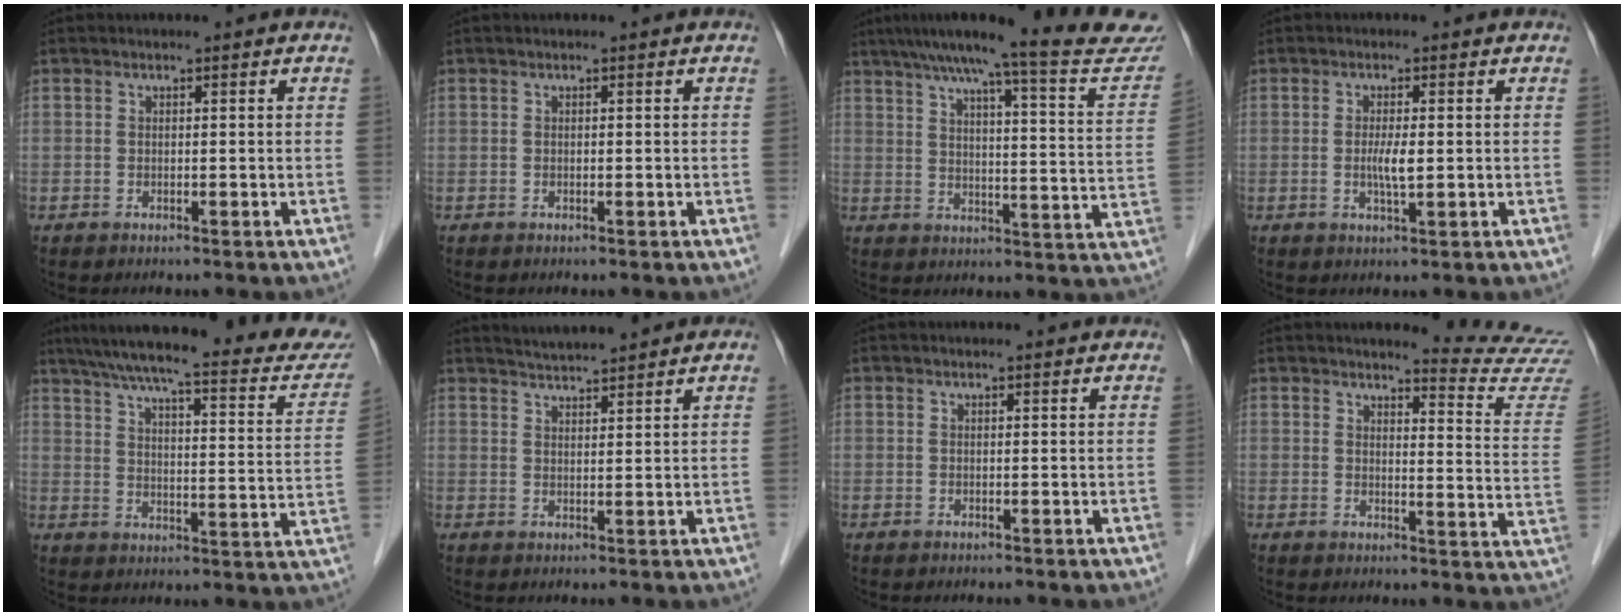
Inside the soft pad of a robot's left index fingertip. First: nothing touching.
{"total": 0.0}
{"total": 21.3, "force": [19.1, 0.4, 9.5], "torque": [-0.132, -0.039, 0.235]}
{"total": 2.8, "force": [-0.1, 0.3, 2.8], "torque": [-0.057, -0.004, -0.001]}
{"total": 27.7, "force": [24.4, 2.8, 13.0], "torque": [-0.196, -0.039, 0.303]}
{"total": 5.2, "force": [5.0, -0.2, 1.5], "torque": [-0.031, 0.019, 0.080]}
{"total": 1.0, "force": [0.9, 0.1, 0.1], "torque": [-0.013, 0.006, 0.009]}
{"total": 12.6, "force": [12.5, -1.6, 1.0], "torque": [-0.009, -0.121, 0.123]}